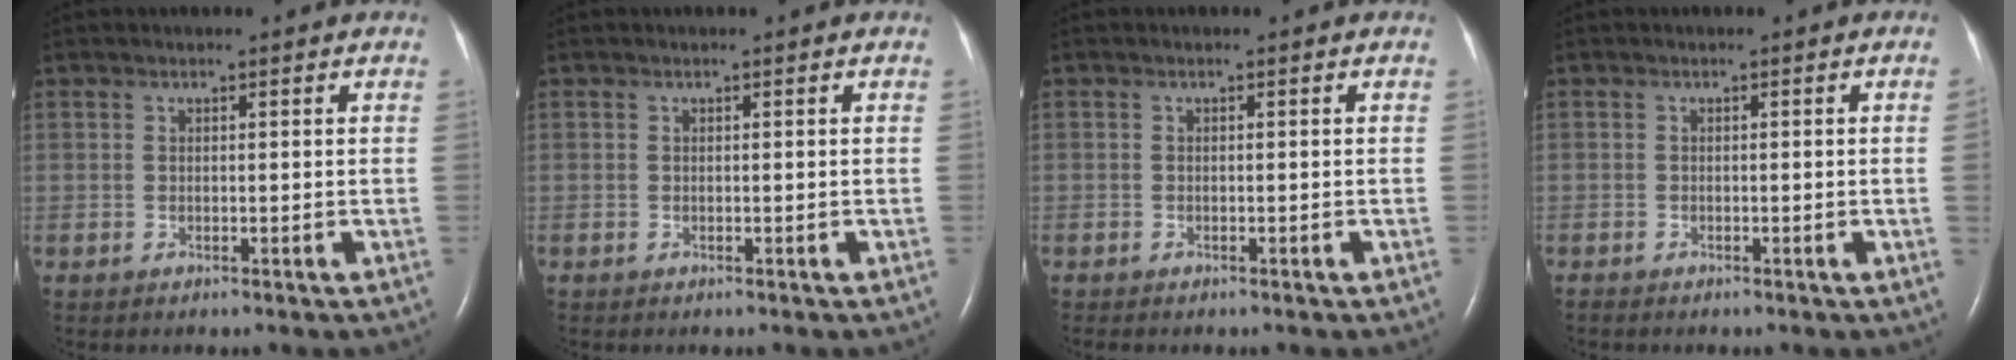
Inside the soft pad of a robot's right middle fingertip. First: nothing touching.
{"total": 0.0}
{"total": 1.4, "force": [-1.2, 0.4, 0.7], "torque": [-0.009, -0.002, -0.012]}
{"total": 1.0, "force": [-0.4, -0.5, 0.8], "torque": [-0.004, 0.006, -0.011]}